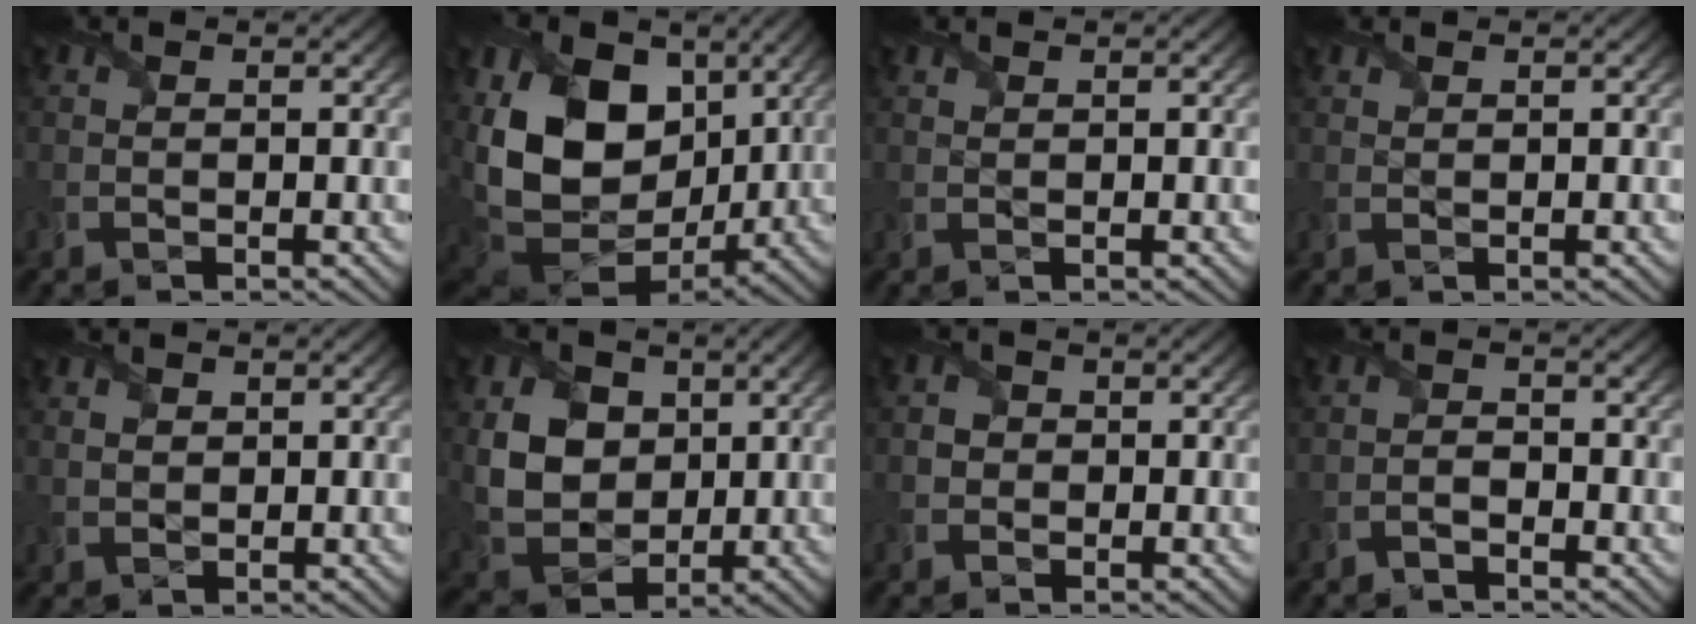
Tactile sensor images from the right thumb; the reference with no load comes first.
{"total": 19.7, "force": [3.9, 13.9, 13.4], "torque": [-0.293, -0.002, 0.081]}
{"total": 0.7, "force": [0.7, 0.0, 0.0], "torque": [-0.002, 0.001, 0.015]}
{"total": 0.7, "force": [0.6, 0.0, 0.2], "torque": [-0.005, 0.001, 0.015]}
{"total": 1.8, "force": [1.1, 1.2, 0.7], "torque": [-0.021, -0.002, 0.022]}
{"total": 9.3, "force": [2.0, 7.4, 5.3], "torque": [-0.138, -0.007, 0.033]}
{"total": 1.4, "force": [0.1, 1.3, 0.2], "torque": [-0.004, 0.000, -0.003]}
{"total": 1.4, "force": [-1.2, 0.4, 0.7], "torque": [-0.016, 0.003, -0.028]}